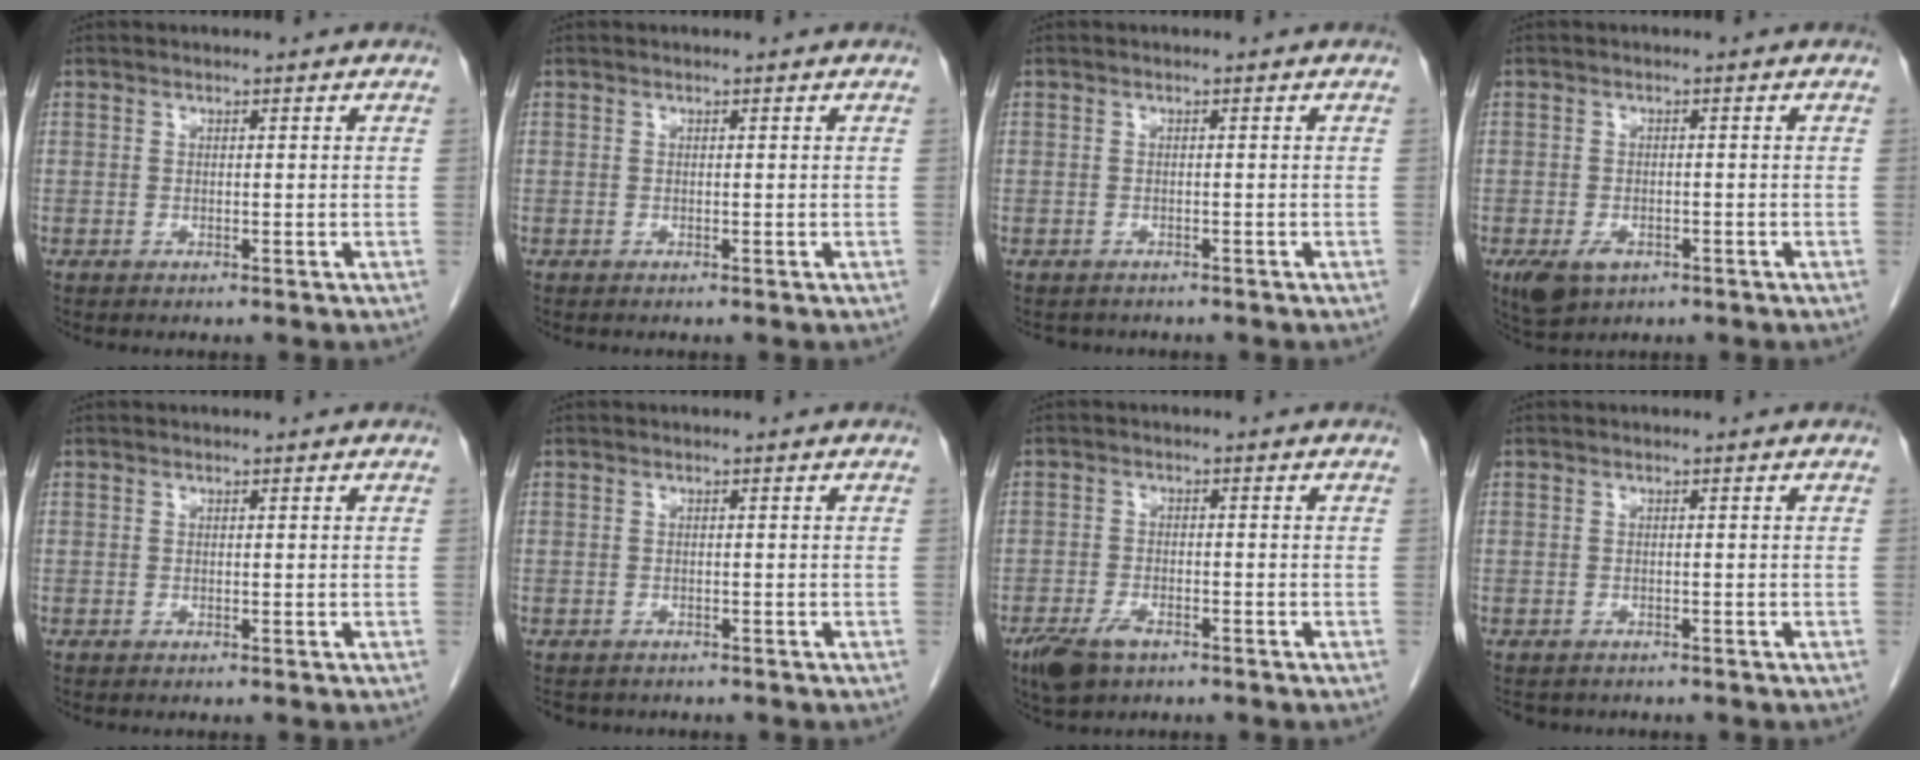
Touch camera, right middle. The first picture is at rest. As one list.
[{"total": 0.0}, {"total": 2.5, "force": [-2.3, 1.1, 0.3], "torque": [-0.010, -0.002, -0.029]}, {"total": 4.6, "force": [-2.4, 2.7, 2.8], "torque": [-0.054, -0.006, -0.033]}, {"total": 0.0}, {"total": 3.9, "force": [-3.4, 1.8, 0.9], "torque": [-0.015, -0.002, -0.042]}, {"total": 5.2, "force": [-3.4, 2.4, 3.2], "torque": [-0.064, -0.005, -0.055]}, {"total": 3.9, "force": [-3.4, 1.8, 0.9], "torque": [-0.014, -0.002, -0.042]}]